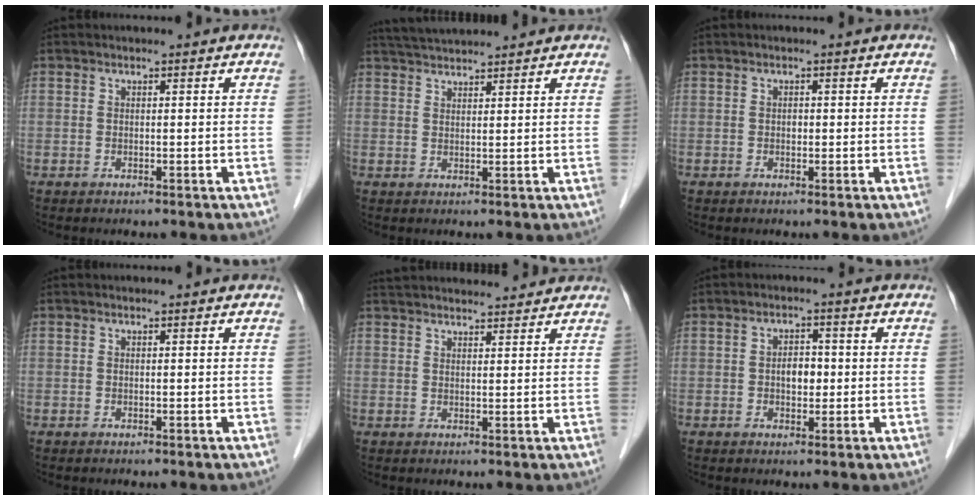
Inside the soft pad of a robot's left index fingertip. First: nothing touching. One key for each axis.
{"total": 5.8, "fx": 5.5, "fy": -0.1, "fz": 1.8, "tx": -0.035, "ty": 0.035, "tz": 0.095}
{"total": 0.8, "fx": 0.0, "fy": 0.6, "fz": 0.5, "tx": -0.008, "ty": 0.002, "tz": -0.001}
{"total": 0.0}
{"total": 13.2, "fx": 12.4, "fy": 1.8, "fz": 3.9, "tx": -0.061, "ty": 0.041, "tz": 0.179}
{"total": 3.0, "fx": -0.2, "fy": 1.8, "fz": 2.3, "tx": -0.038, "ty": 0.007, "tz": -0.001}